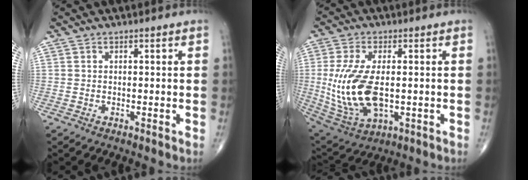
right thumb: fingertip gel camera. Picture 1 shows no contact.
{"total": 15.7, "force": [-0.7, 7.9, 13.5], "torque": [-0.289, -0.016, 0.003]}